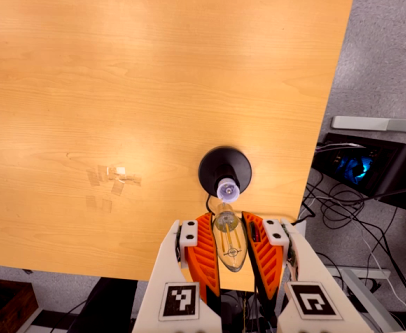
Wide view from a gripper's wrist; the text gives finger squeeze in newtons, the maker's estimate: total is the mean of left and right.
{"total": 17.9, "left": 19.3, "right": 16.5}